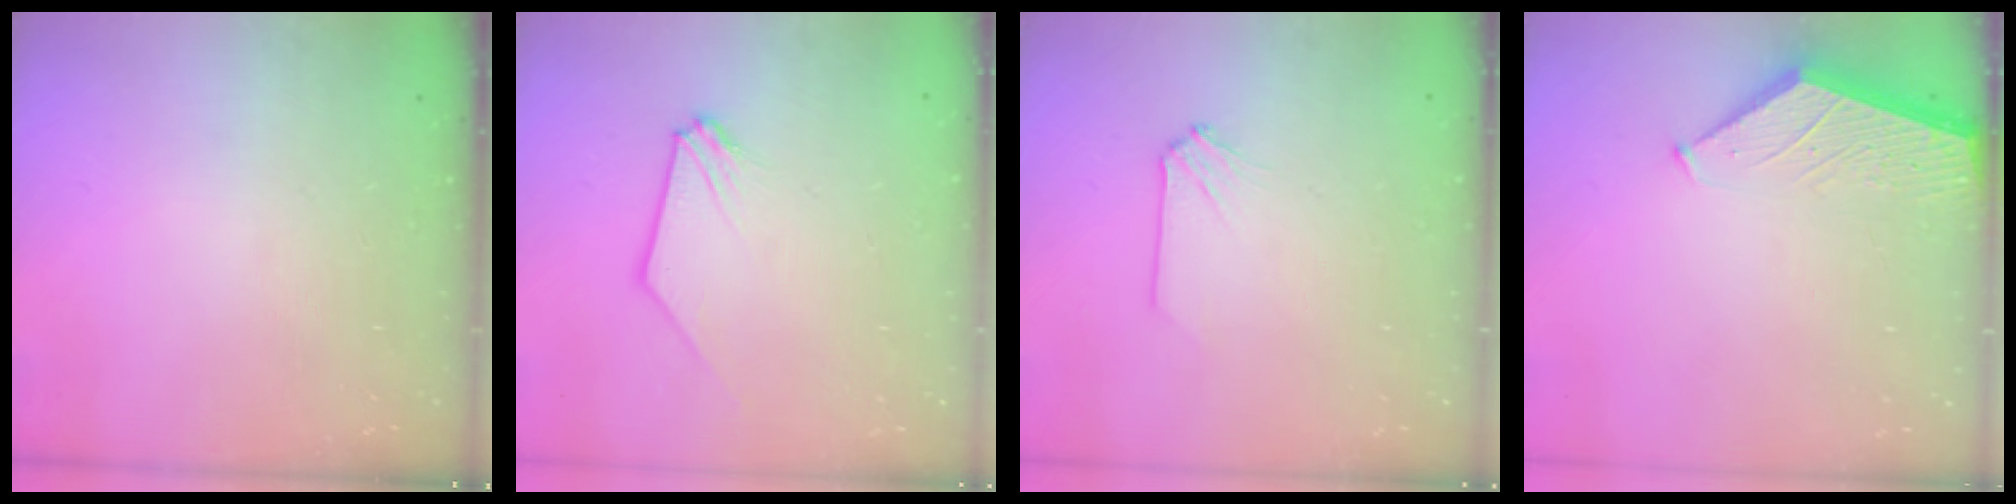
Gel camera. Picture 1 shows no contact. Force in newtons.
{"total": 0.9, "press": 0.8, "slide": 0.2}
{"total": 0.0}
{"total": 2.4, "press": 2.4, "slide": 0.3}